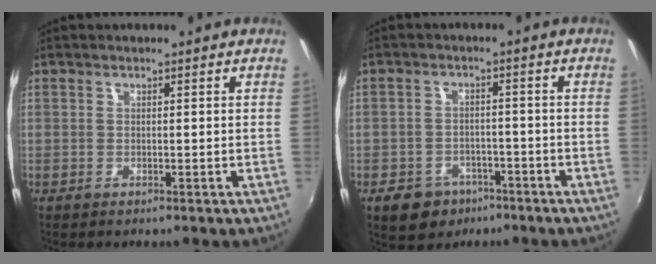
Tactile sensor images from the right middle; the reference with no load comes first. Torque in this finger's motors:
{"motor_torque": [0.82, -0.69, 0.28, 0.07]}